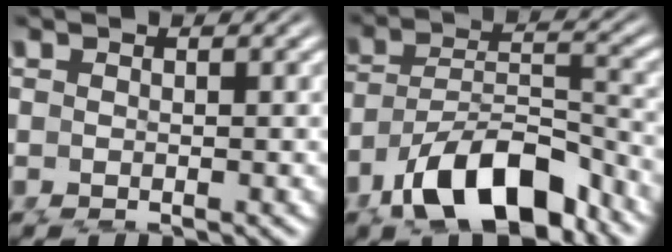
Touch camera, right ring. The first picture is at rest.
{"total": 7.2, "force": [-4.2, 3.9, 4.4], "torque": [-0.074, -0.023, -0.057]}